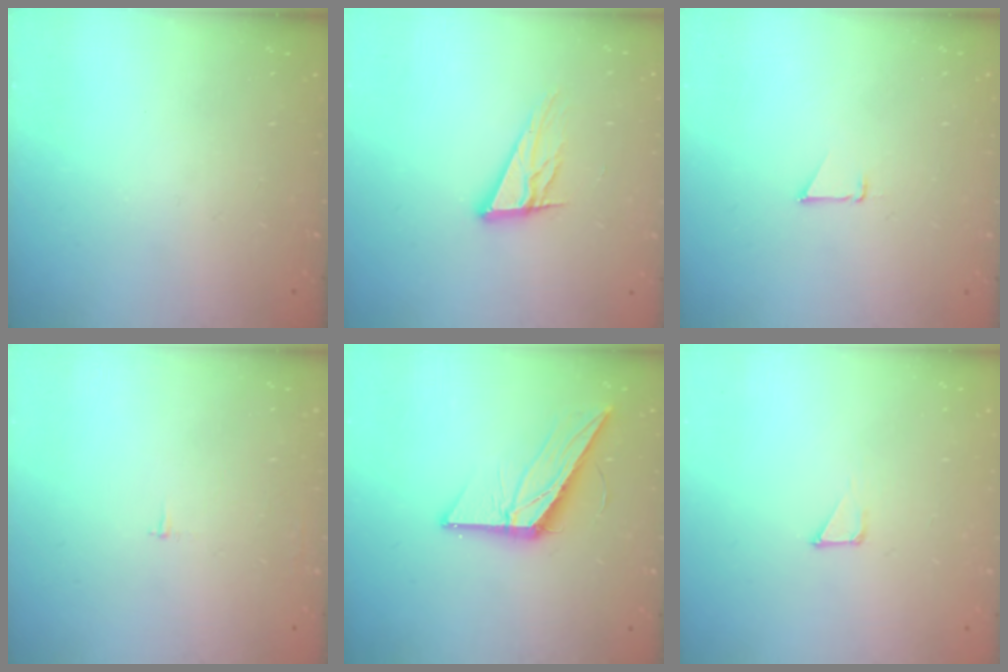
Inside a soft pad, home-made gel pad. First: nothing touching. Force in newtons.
{"total": 11.5, "press": 11.4, "slide": 1.9}
{"total": 0.9, "press": 0.9, "slide": 0.1}
{"total": 2.1, "press": 2.1, "slide": 0.2}
{"total": 13.9, "press": 13.9, "slide": 0.5}
{"total": 1.3, "press": 1.3, "slide": 0.0}